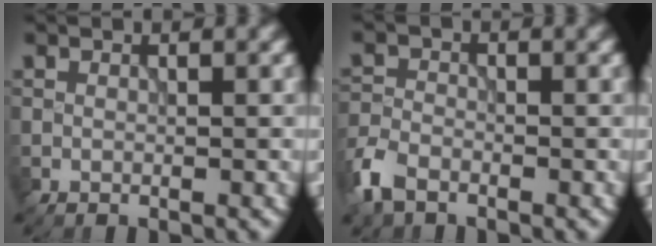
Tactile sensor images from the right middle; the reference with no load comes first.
{"total": 3.6, "force": [-2.5, 1.9, 1.7], "torque": [-0.041, -0.006, -0.065]}